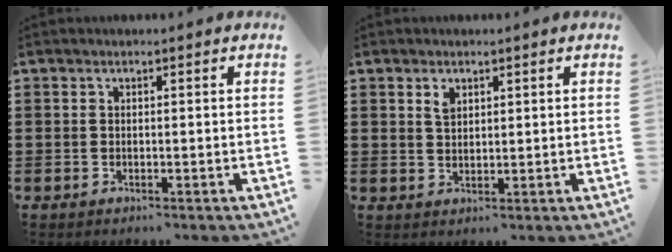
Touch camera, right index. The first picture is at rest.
{"total": 2.0, "force": [1.3, 1.1, 1.0], "torque": [-0.023, 0.003, 0.024]}